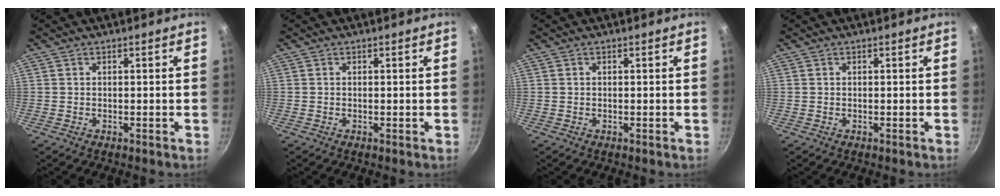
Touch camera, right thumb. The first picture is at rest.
{"total": 0.0}
{"total": 0.0}
{"total": 0.0}